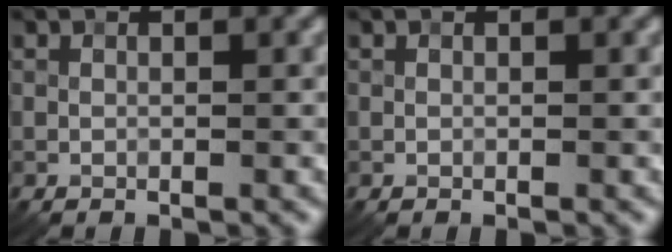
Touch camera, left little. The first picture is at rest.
{"total": 0.0}